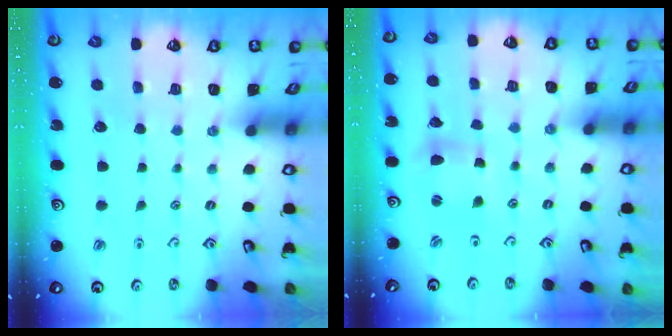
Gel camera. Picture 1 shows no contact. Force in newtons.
{"total": 3.6, "press": 3.6, "slide": 0.5}